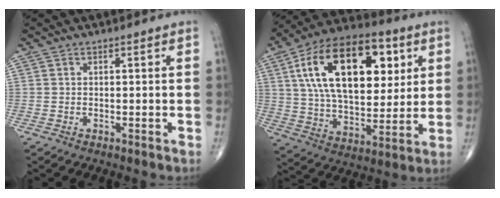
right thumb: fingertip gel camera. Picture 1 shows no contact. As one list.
[{"total": 26.3, "force": [8.1, 14.4, 20.5], "torque": [-0.326, -0.007, 0.134]}]